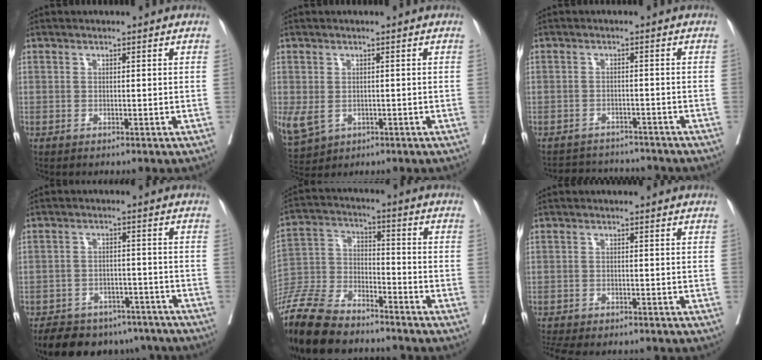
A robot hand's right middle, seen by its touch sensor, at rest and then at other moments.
{"total": 6.6, "force": [-1.3, 5.1, 3.9], "torque": [-0.107, -0.010, -0.009]}
{"total": 6.1, "force": [-5.9, 1.5, 0.0], "torque": [0.003, 0.008, -0.082]}
{"total": 14.8, "force": [-12.1, 6.9, 4.9], "torque": [-0.089, 0.006, -0.154]}
{"total": 18.6, "force": [-15.7, 5.2, 8.7], "torque": [-0.206, -0.030, -0.288]}
{"total": 8.4, "force": [-7.4, 2.1, 3.4], "torque": [-0.052, -0.002, -0.104]}